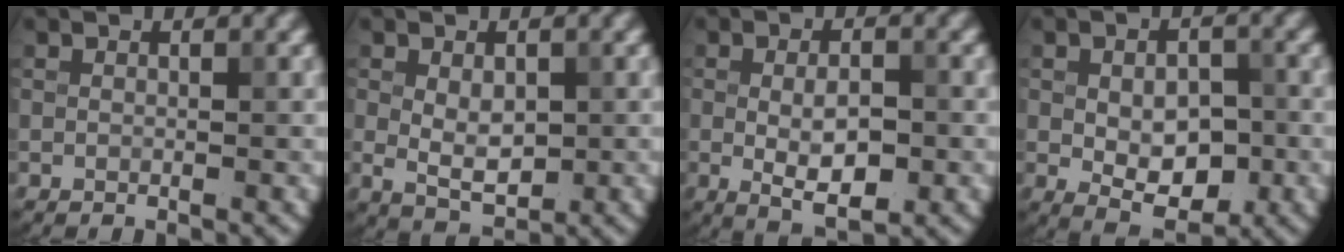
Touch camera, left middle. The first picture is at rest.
{"total": 3.4, "force": [0.1, 2.0, 2.7], "torque": [-0.047, -0.003, 0.007]}
{"total": 4.6, "force": [-0.6, 2.0, 4.1], "torque": [-0.069, -0.005, -0.007]}
{"total": 5.5, "force": [-0.9, 3.2, 4.5], "torque": [-0.078, -0.011, -0.008]}